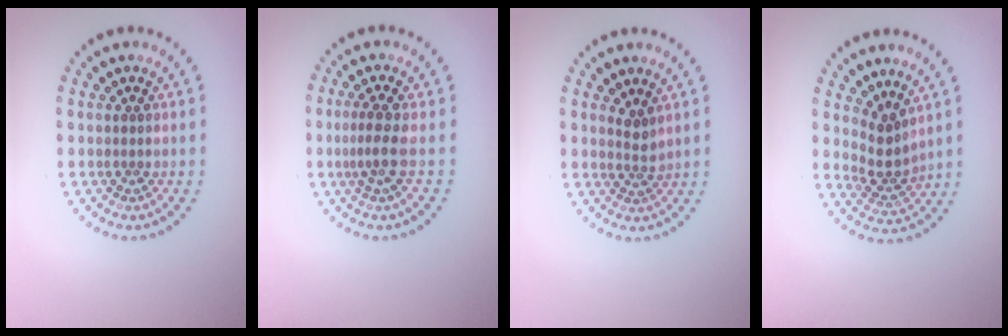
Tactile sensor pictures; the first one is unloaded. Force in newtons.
{"total": 2.3, "press": 1.5, "slide": 1.8}
{"total": 1.4, "press": 1.0, "slide": 1.0}
{"total": 2.8, "press": 2.0, "slide": 2.0}